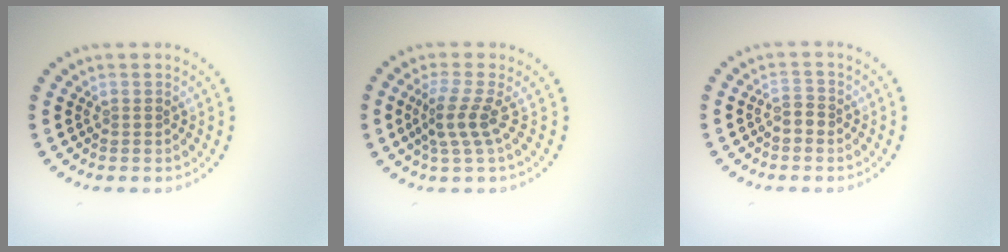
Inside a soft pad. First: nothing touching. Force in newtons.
{"total": 2.6, "press": 1.8, "slide": 1.9}
{"total": 1.2, "press": 1.2, "slide": 0.4}